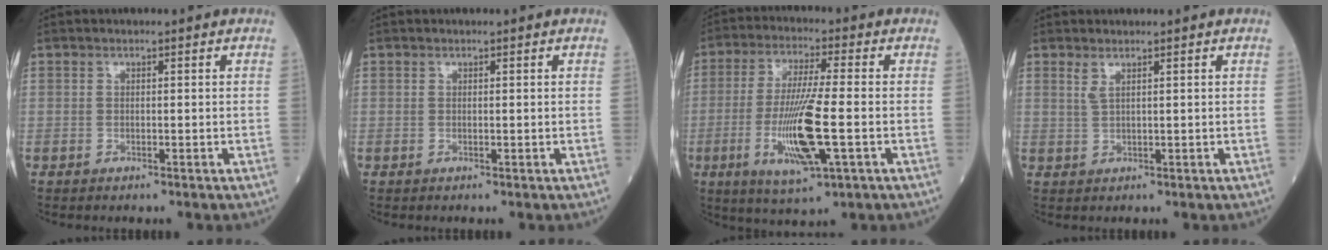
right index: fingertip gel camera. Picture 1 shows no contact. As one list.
[{"total": 0.0}, {"total": 11.9, "force": [-3.0, 0.8, 11.5], "torque": [-0.232, -0.017, -0.054]}, {"total": 1.2, "force": [0.8, 0.0, 0.9], "torque": [-0.028, 0.000, 0.018]}]